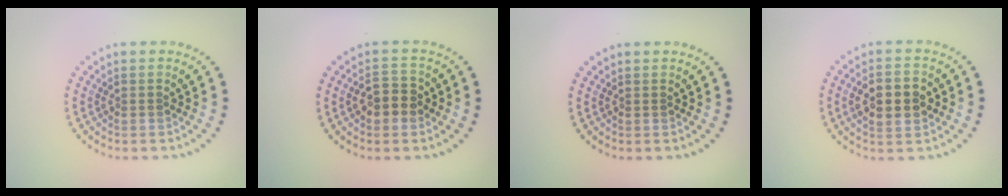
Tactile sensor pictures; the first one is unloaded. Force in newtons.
{"total": 2.9, "press": 2.9, "slide": 0.4}
{"total": 0.0}
{"total": 5.1, "press": 5.1, "slide": 0.2}